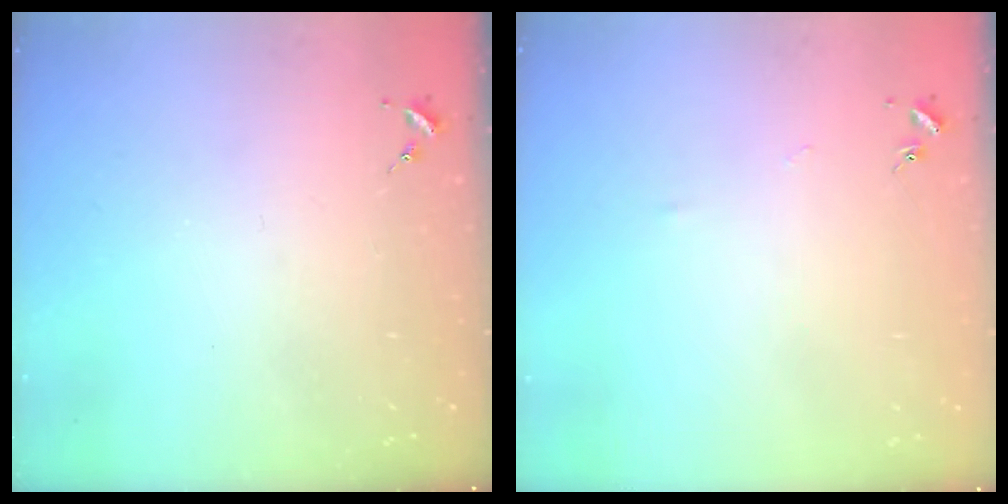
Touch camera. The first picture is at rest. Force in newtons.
{"total": 2.5, "press": 2.5, "slide": 0.4}